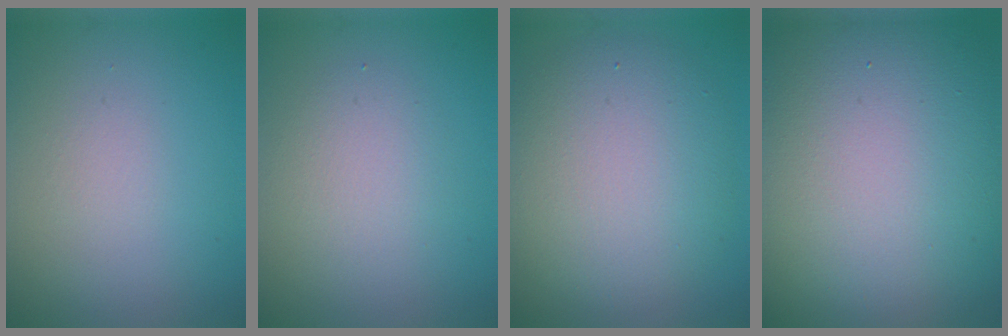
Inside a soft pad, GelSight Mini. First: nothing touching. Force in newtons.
{"total": 2.4, "press": 2.4, "slide": 0.2}
{"total": 7.9, "press": 7.9, "slide": 0.6}
{"total": 19.9, "press": 19.9, "slide": 1.0}